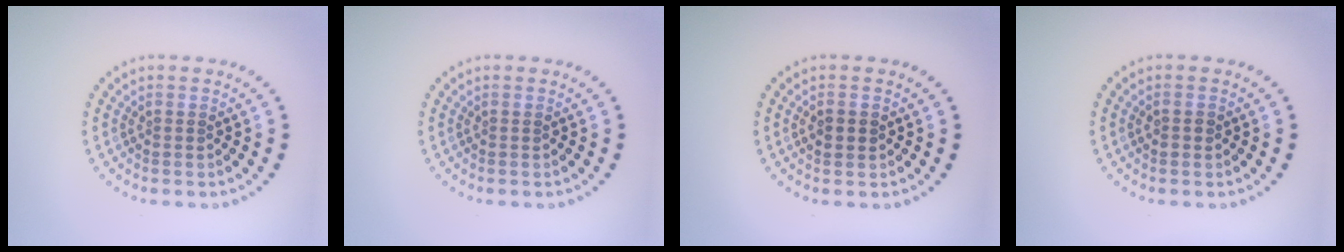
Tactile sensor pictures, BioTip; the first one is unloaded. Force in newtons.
{"total": 0.0}
{"total": 2.0, "press": 2.0, "slide": 0.2}
{"total": 0.9, "press": 0.9, "slide": 0.0}